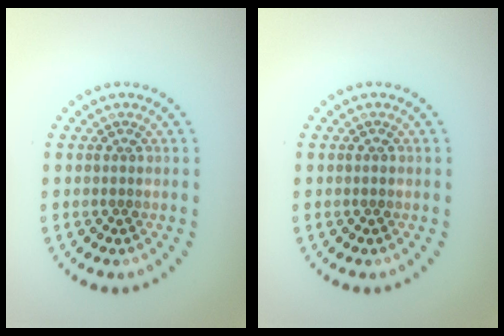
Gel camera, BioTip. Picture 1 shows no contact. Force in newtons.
{"total": 0.5, "press": 0.5, "slide": 0.1}